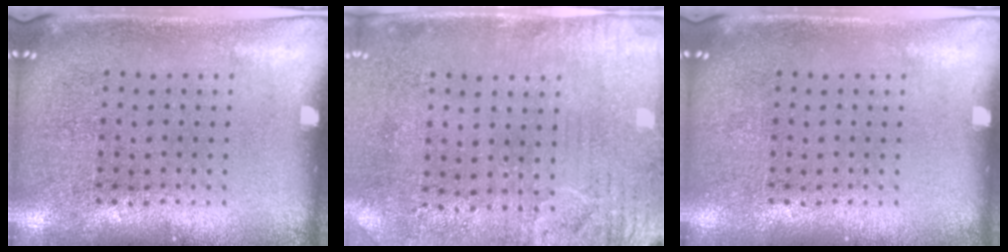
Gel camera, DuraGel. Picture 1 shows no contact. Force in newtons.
{"total": 3.3, "press": 2.7, "slide": 2.0}
{"total": 0.0}